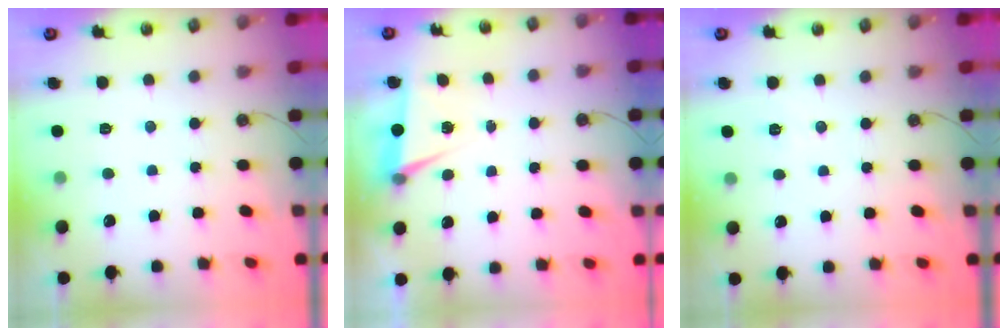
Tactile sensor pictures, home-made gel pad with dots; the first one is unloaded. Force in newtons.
{"total": 5.1, "press": 2.3, "slide": 4.5}
{"total": 5.6, "press": 3.4, "slide": 4.5}